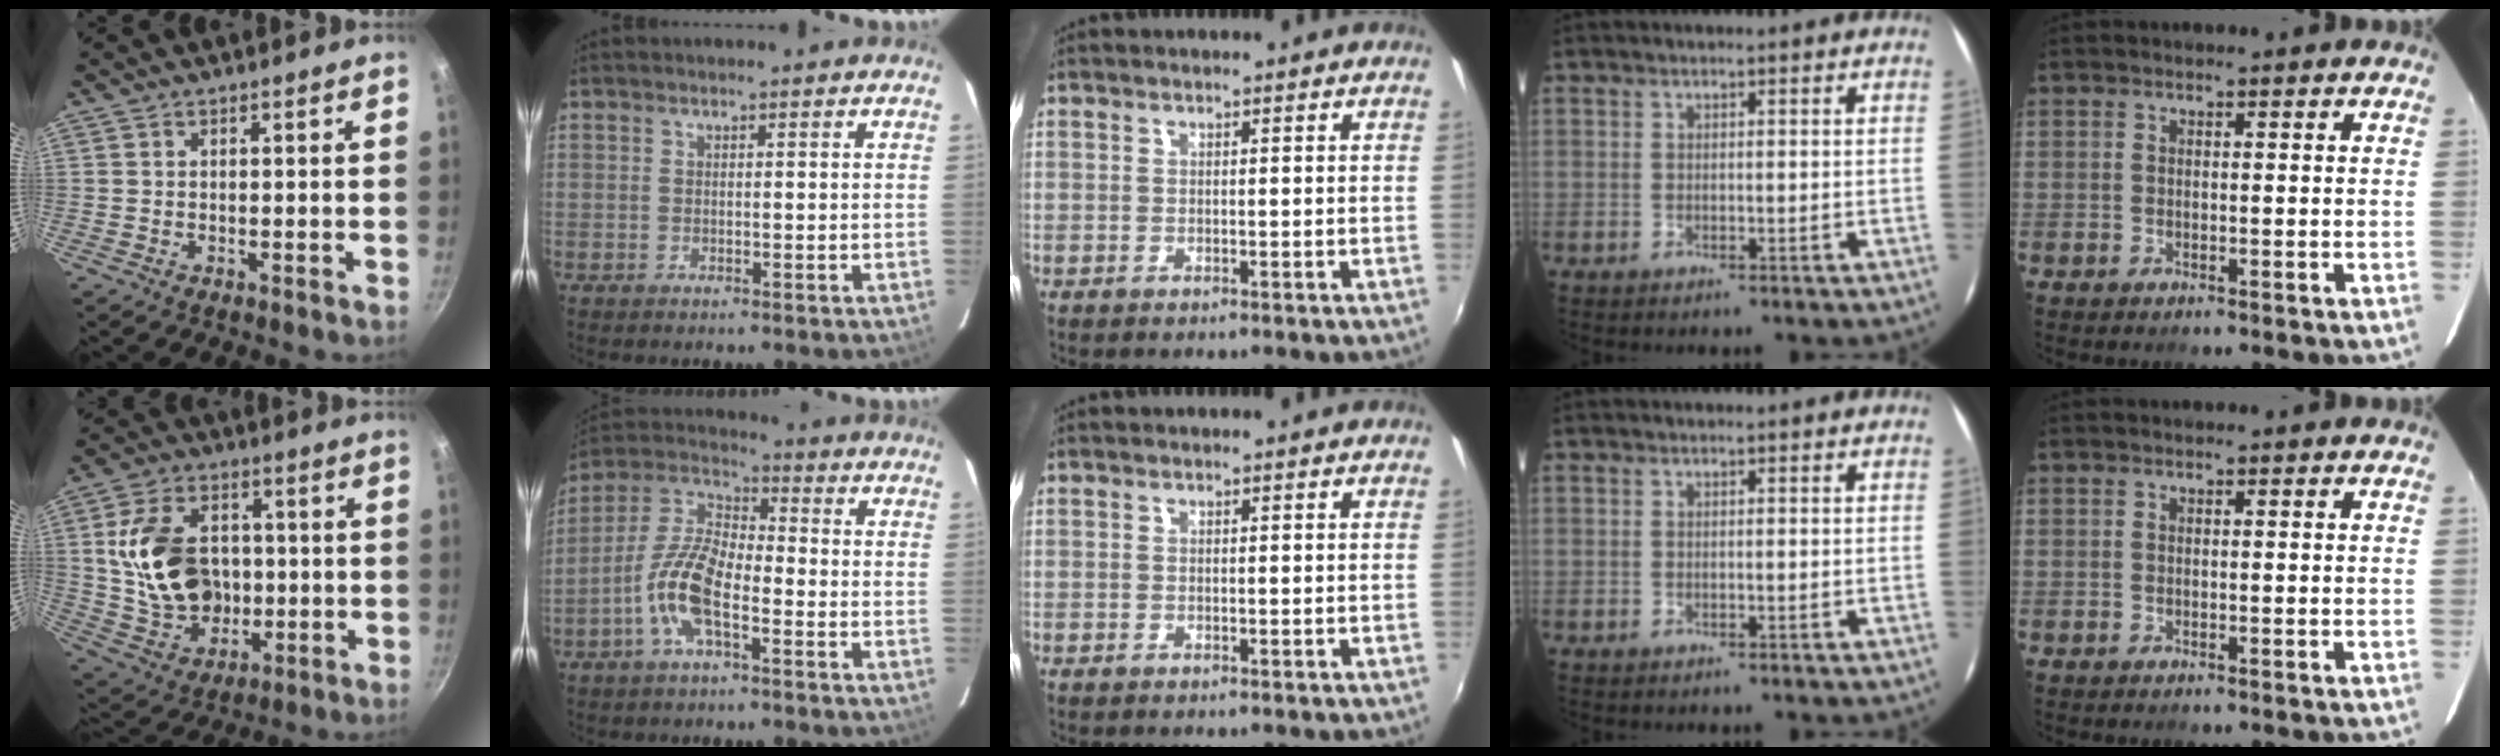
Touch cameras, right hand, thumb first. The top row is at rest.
{"thumb": {"total": 17.6, "force": [0.9, 13.2, 11.7], "torque": [-0.186, 0.011, 0.029]}, "index": {"total": 11.0, "force": [-4.7, 4.1, 9.1], "torque": [-0.199, 0.008, -0.097]}}